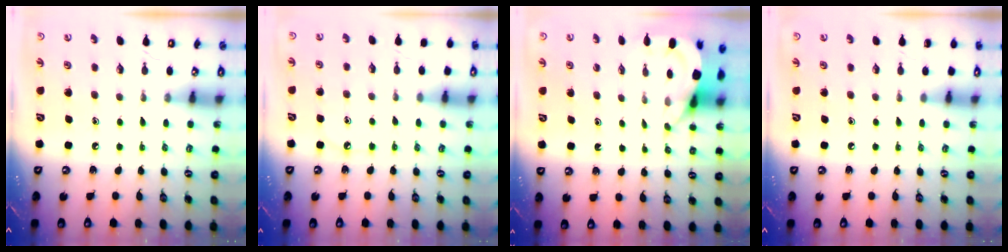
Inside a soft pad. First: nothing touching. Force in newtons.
{"total": 4.6, "press": 4.6, "slide": 0.7}
{"total": 3.6, "press": 3.6, "slide": 0.2}
{"total": 0.0}